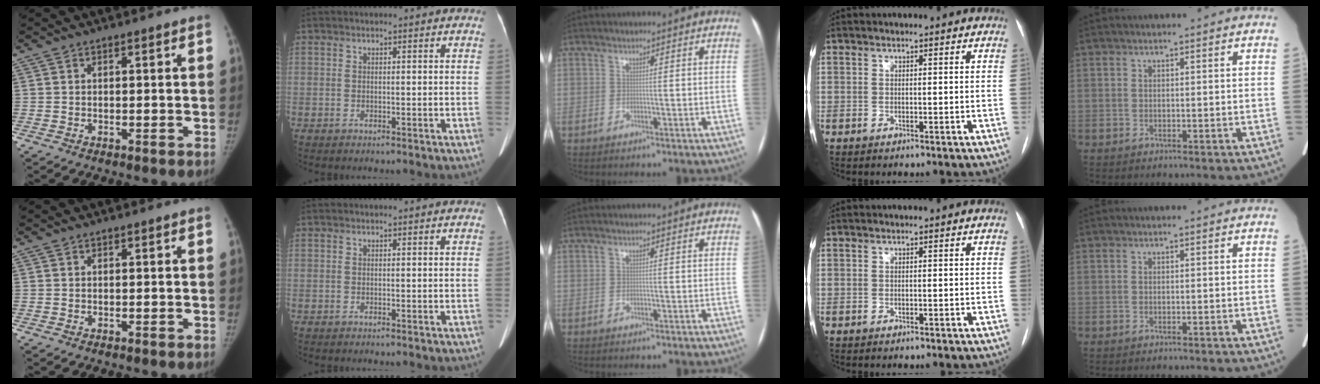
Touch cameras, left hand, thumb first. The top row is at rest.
{}